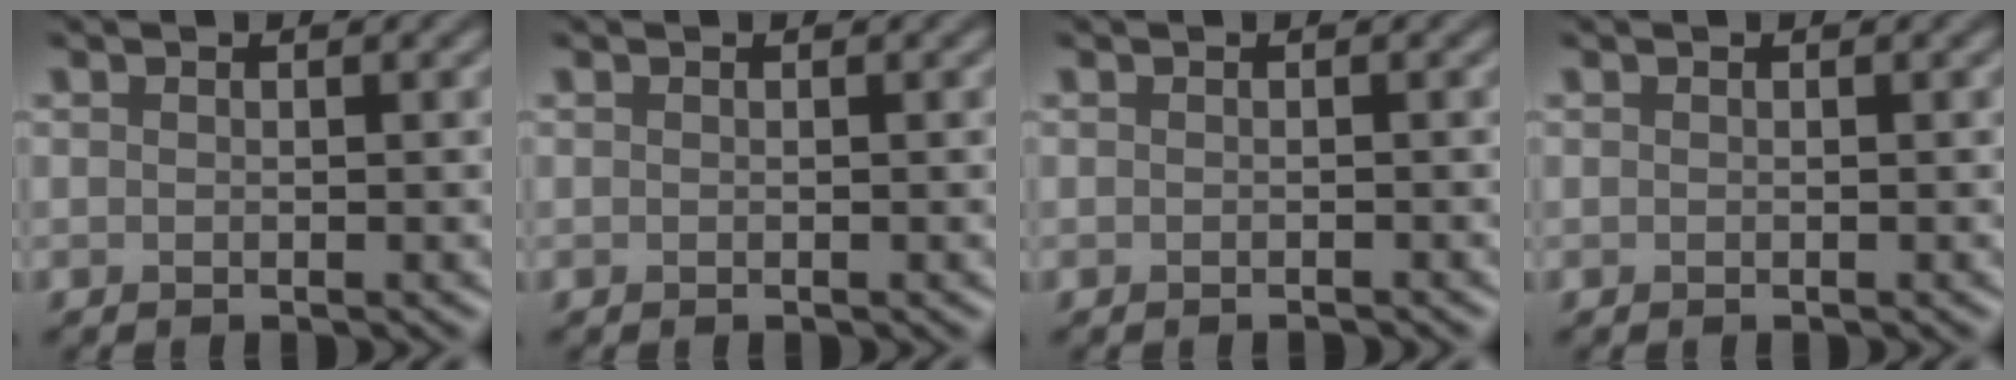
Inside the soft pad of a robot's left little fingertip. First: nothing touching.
{"total": 0.0}
{"total": 0.5, "force": [-0.5, 0.0, 0.2], "torque": [-0.001, 0.001, -0.008]}
{"total": 0.0}